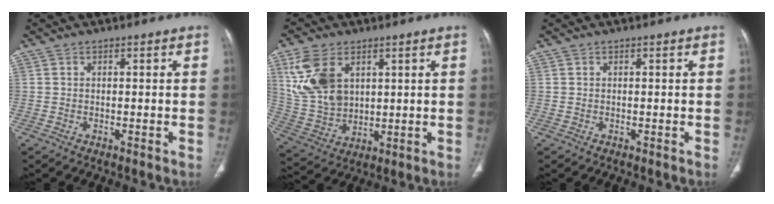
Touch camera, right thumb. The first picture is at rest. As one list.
[{"total": 13.5, "force": [5.1, 8.9, 8.8], "torque": [-0.165, -0.015, 0.118]}, {"total": 0.0}]